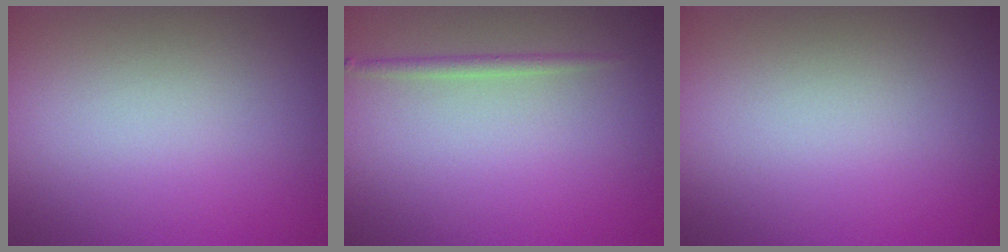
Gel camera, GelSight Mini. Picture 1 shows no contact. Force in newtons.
{"total": 1.1, "press": 1.1, "slide": 0.0}
{"total": 0.0}